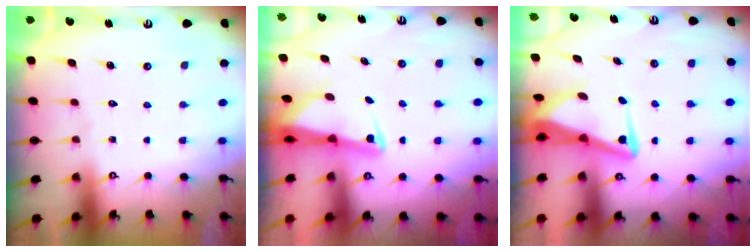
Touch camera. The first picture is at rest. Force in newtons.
{"total": 2.5, "press": 2.5, "slide": 0.5}
{"total": 5.0, "press": 4.8, "slide": 1.5}